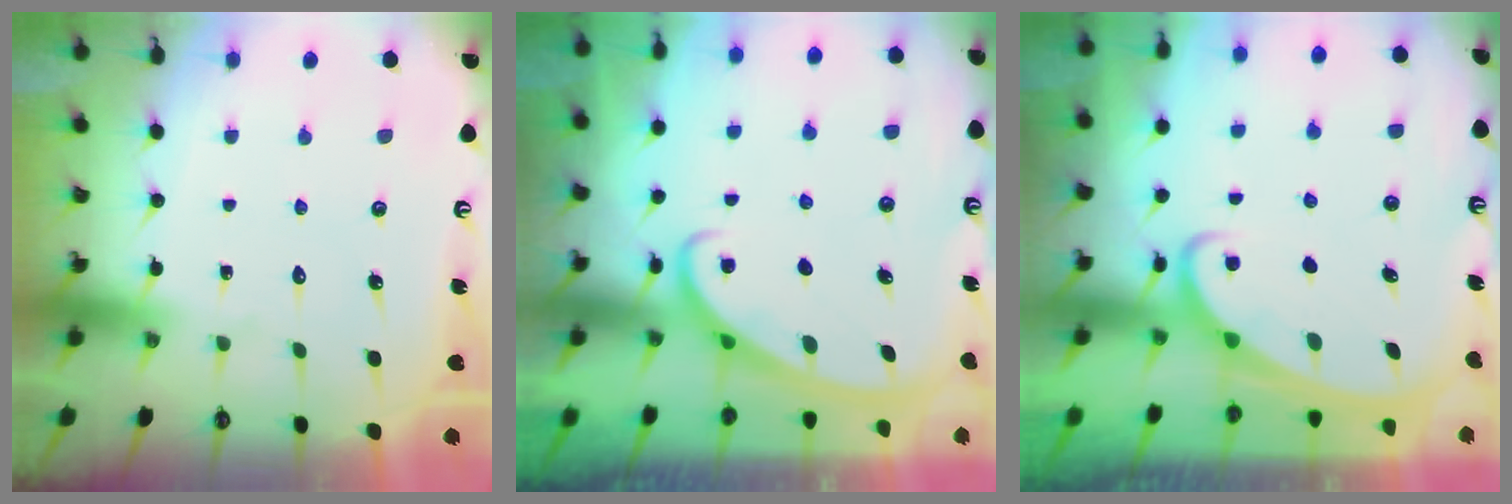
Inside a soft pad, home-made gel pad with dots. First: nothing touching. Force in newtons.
{"total": 2.6, "press": 2.6, "slide": 0.4}
{"total": 2.2, "press": 2.2, "slide": 0.3}